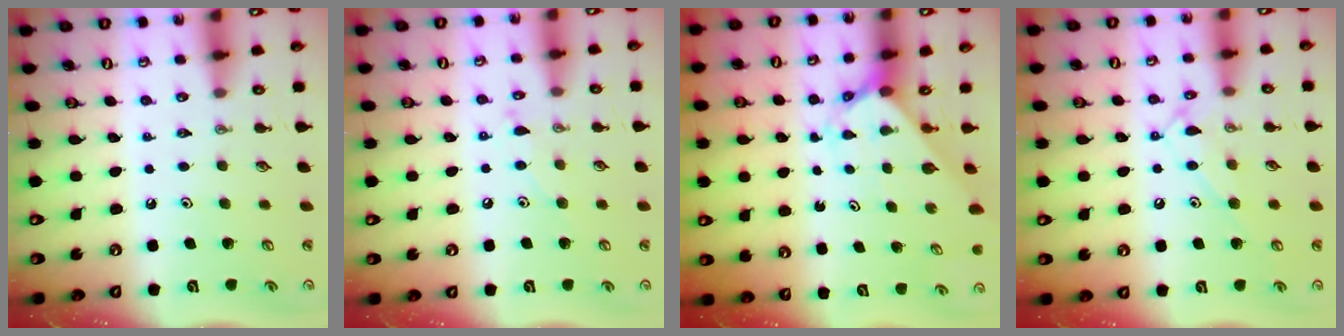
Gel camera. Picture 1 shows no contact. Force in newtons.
{"total": 6.9, "press": 6.9, "slide": 0.5}
{"total": 2.2, "press": 2.2, "slide": 0.2}
{"total": 10.7, "press": 10.7, "slide": 0.8}